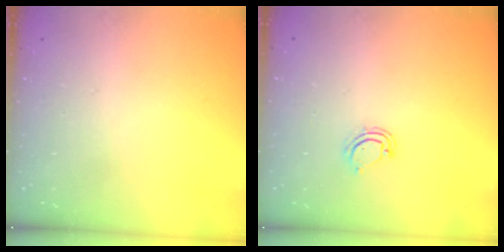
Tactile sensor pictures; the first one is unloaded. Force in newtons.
{"total": 4.4, "press": 4.4, "slide": 0.2}